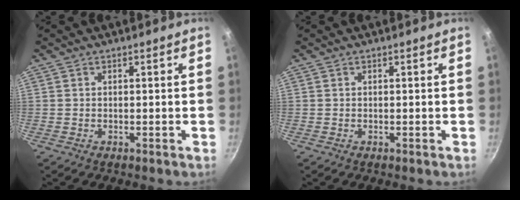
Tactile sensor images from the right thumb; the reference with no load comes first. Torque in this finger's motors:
{"motor_torque": [-0.06, -0.06, 0.01, -0.01, 0.00]}